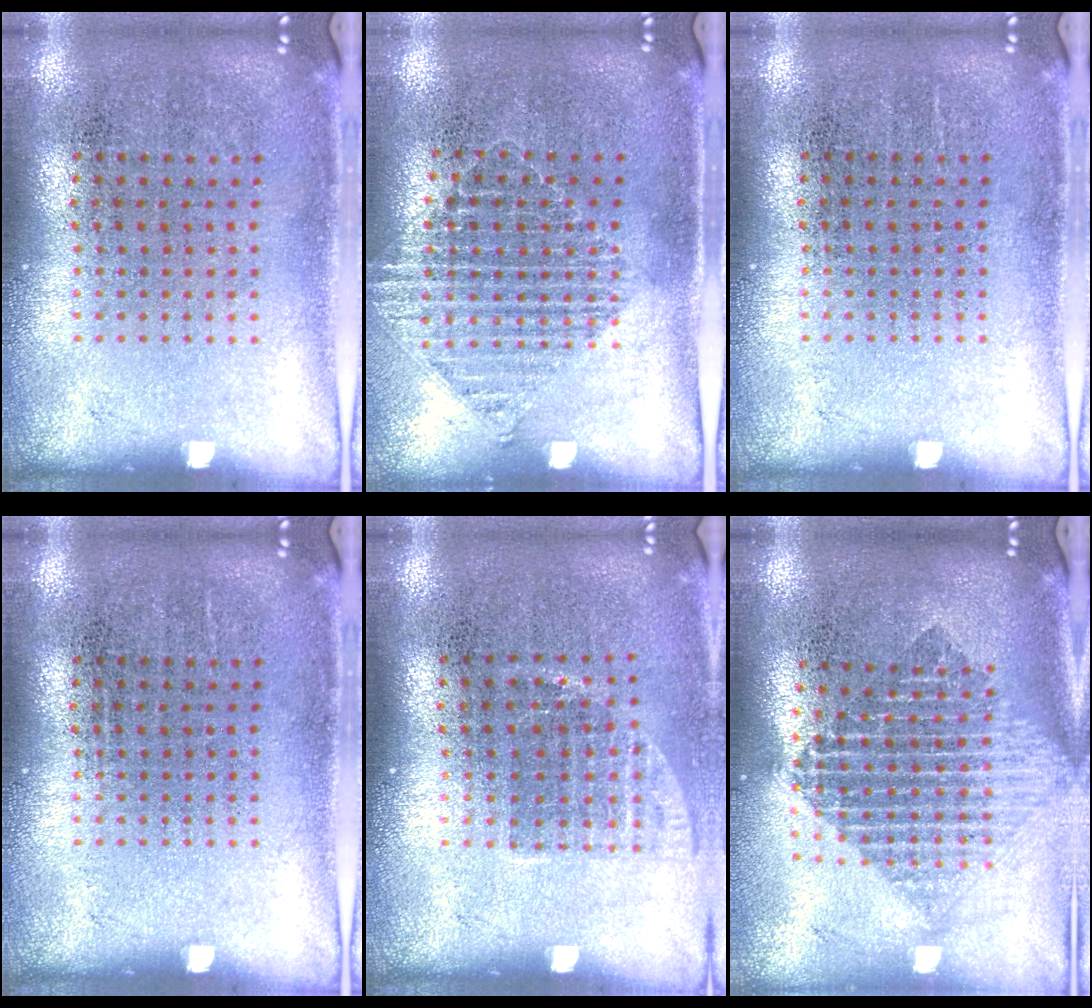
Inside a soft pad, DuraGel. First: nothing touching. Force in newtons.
{"total": 1.1, "press": 1.1, "slide": 0.1}
{"total": 0.0}
{"total": 0.0}
{"total": 1.1, "press": 0.9, "slide": 0.6}
{"total": 2.0, "press": 1.6, "slide": 1.2}